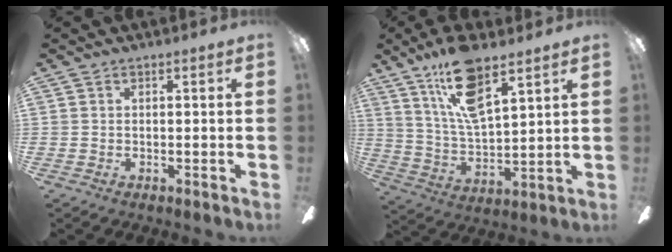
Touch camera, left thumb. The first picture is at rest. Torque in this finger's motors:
{"motor_torque": [0.27, 0.32, 1.38, -1.38, 0.11]}